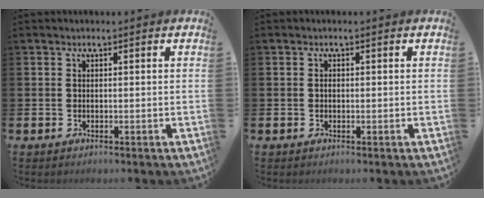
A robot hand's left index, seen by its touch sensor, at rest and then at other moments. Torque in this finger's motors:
{"motor_torque": [-0.04, 0.01, -0.02, 0.02]}